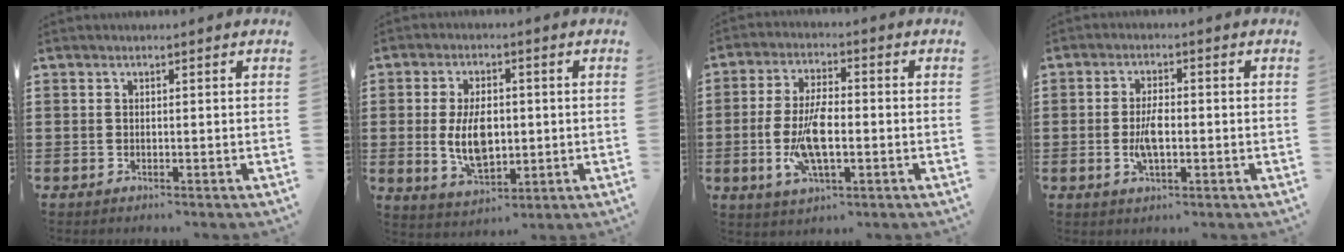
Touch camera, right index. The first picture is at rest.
{"total": 8.0, "force": [-0.1, 4.4, 6.7], "torque": [-0.121, -0.002, -0.003]}
{"total": 8.5, "force": [-1.5, 3.4, 7.7], "torque": [-0.174, -0.008, -0.034]}
{"total": 4.4, "force": [-0.7, 1.7, 4.0], "torque": [-0.087, 0.000, -0.018]}